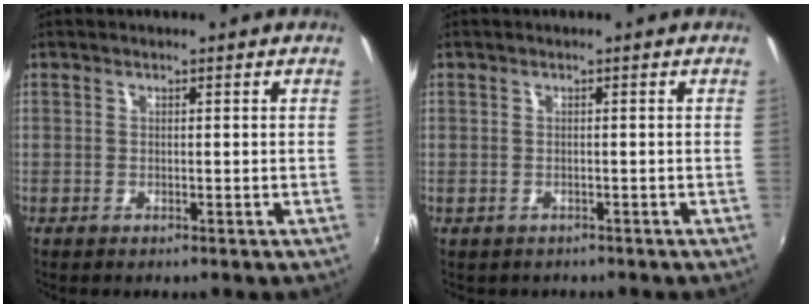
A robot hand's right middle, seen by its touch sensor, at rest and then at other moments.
{"total": 1.5, "force": [-0.7, 1.3, 0.0], "torque": [-0.005, -0.001, -0.008]}